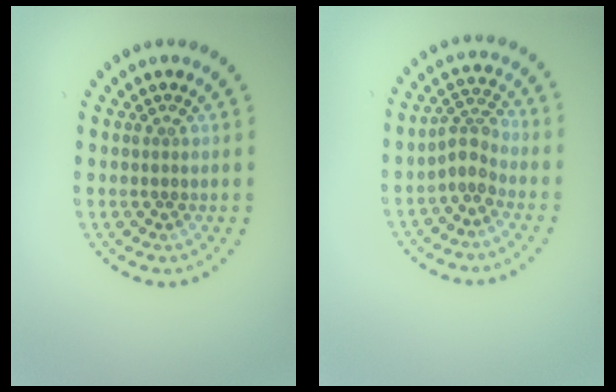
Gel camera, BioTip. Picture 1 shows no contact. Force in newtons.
{"total": 2.3, "press": 1.6, "slide": 1.6}